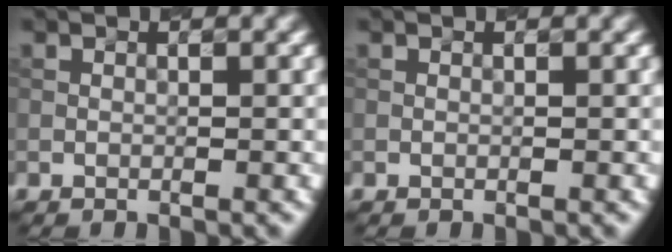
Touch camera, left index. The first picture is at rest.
{"total": 0.0}